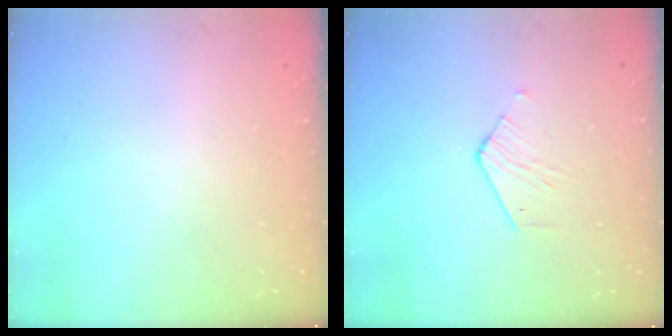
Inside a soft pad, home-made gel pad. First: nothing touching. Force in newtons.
{"total": 2.5, "press": 2.5, "slide": 0.2}